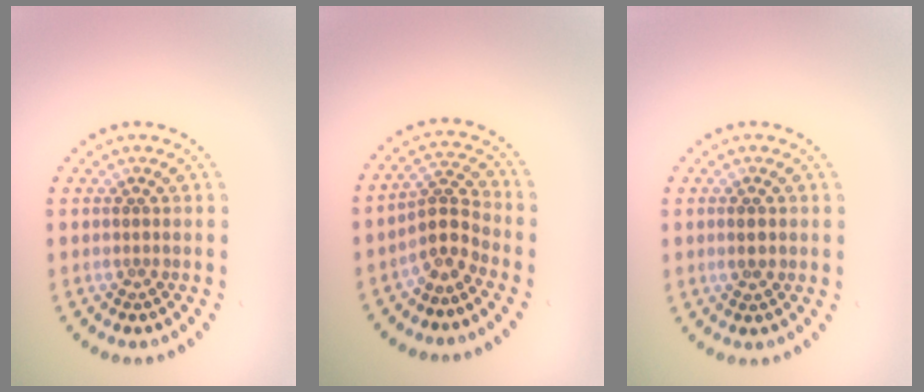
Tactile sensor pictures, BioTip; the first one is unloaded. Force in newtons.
{"total": 2.9, "press": 2.2, "slide": 1.9}
{"total": 1.7, "press": 1.7, "slide": 0.0}